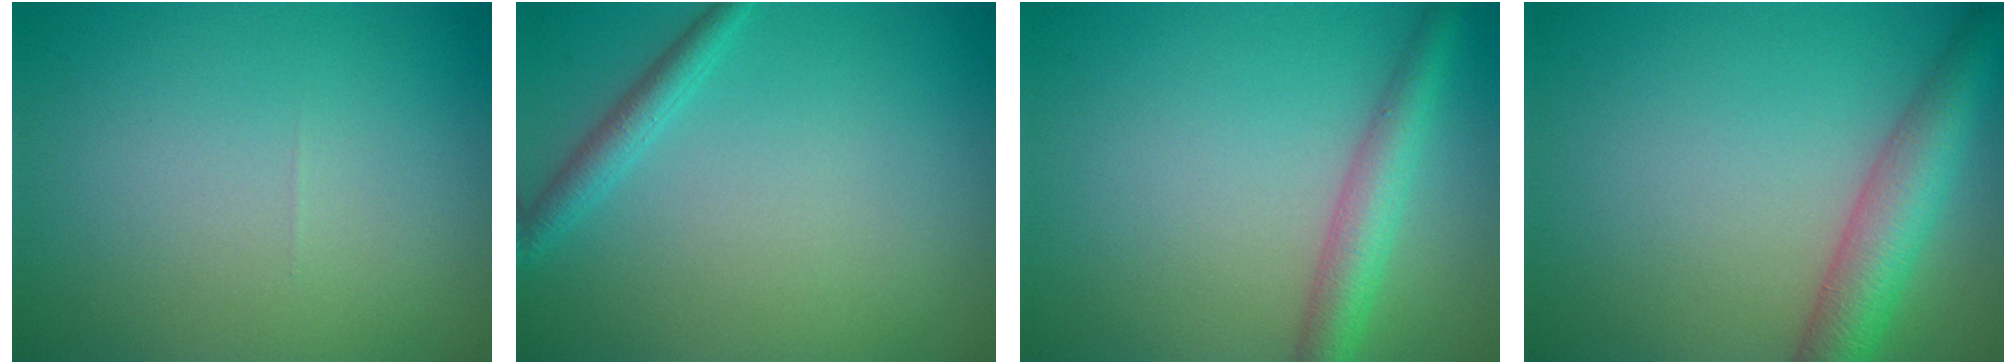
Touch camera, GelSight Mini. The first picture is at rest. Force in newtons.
{"total": 1.8, "press": 1.8, "slide": 0.1}
{"total": 3.7, "press": 3.7, "slide": 0.2}
{"total": 5.2, "press": 5.2, "slide": 0.3}